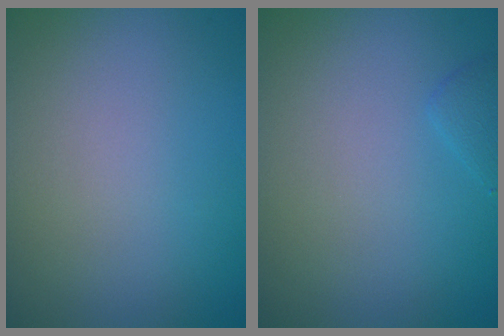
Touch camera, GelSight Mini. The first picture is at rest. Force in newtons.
{"total": 0.9, "press": 0.9, "slide": 0.1}